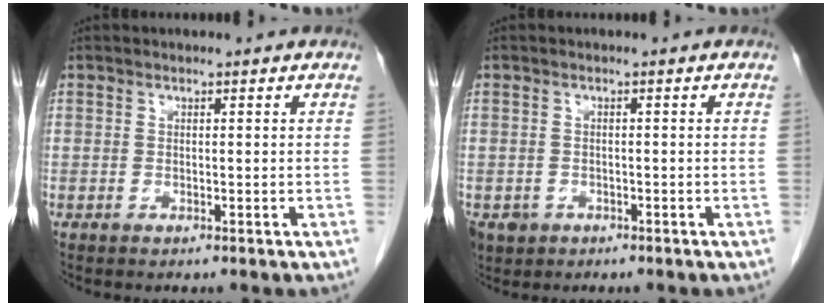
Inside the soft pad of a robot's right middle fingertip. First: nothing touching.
{"total": 3.9, "force": [-2.1, 3.2, 0.8], "torque": [-0.016, 0.003, -0.031]}